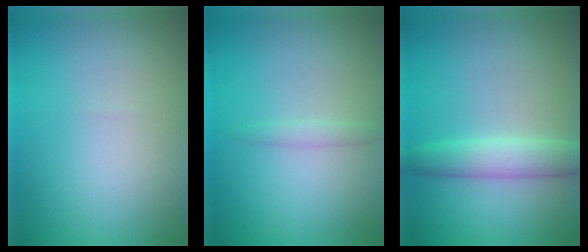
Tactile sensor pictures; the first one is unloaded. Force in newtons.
{"total": 0.8, "press": 0.8, "slide": 0.0}
{"total": 2.9, "press": 2.9, "slide": 0.2}